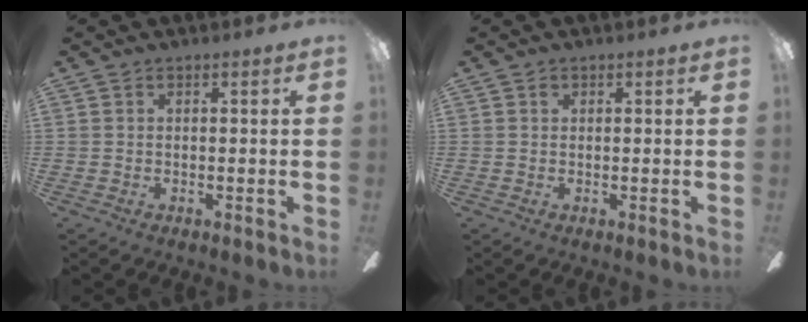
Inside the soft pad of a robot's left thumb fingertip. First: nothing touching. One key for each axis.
{"total": 0.6, "fx": 0.2, "fy": 0.4, "fz": 0.2, "tx": -0.005, "ty": 0.002, "tz": 0.004}